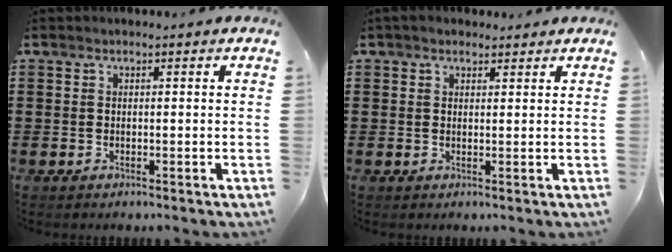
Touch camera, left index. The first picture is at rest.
{"total": 1.7, "force": [1.4, 0.9, 0.3], "torque": [-0.009, 0.007, 0.026]}